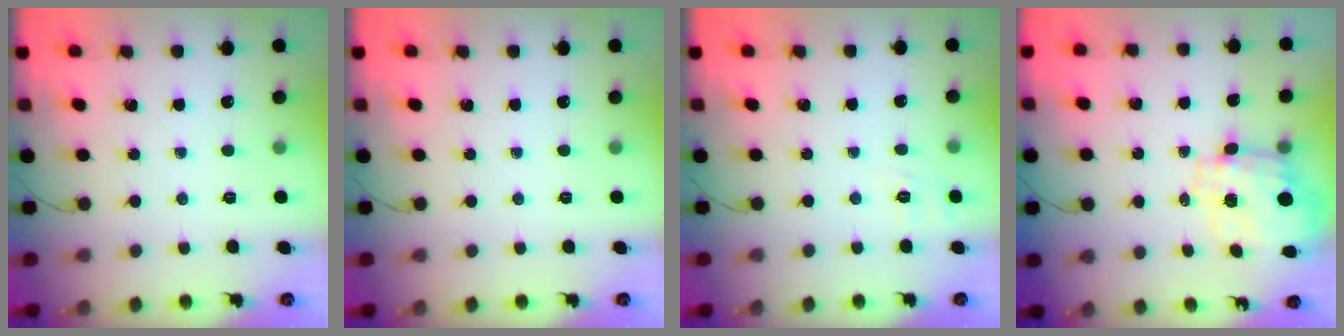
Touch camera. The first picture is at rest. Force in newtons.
{"total": 0.0}
{"total": 1.8, "press": 0.1, "slide": 1.8}
{"total": 3.6, "press": 3.3, "slide": 1.4}